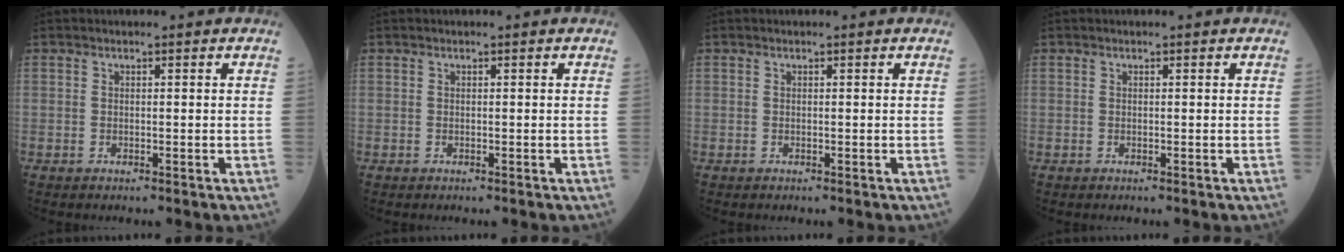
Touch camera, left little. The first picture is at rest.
{"total": 0.0}
{"total": 0.0}
{"total": 0.0}